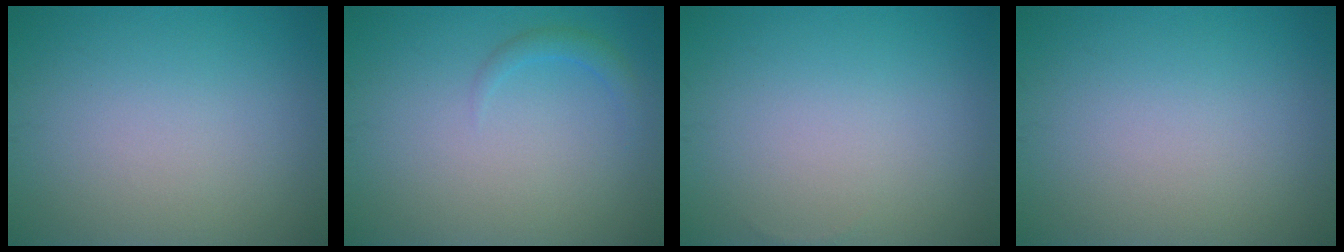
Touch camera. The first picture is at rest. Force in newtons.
{"total": 1.3, "press": 1.3, "slide": 0.0}
{"total": 0.0}
{"total": 0.0}